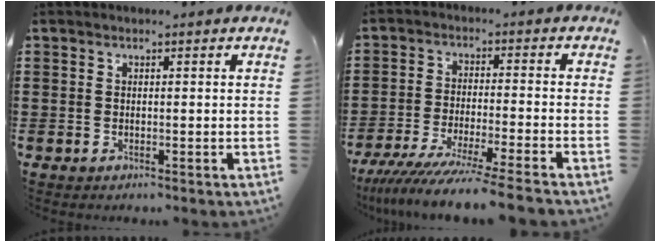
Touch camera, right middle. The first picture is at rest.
{"total": 7.5, "force": [-6.7, -0.8, 3.3], "torque": [-0.065, -0.020, -0.127]}